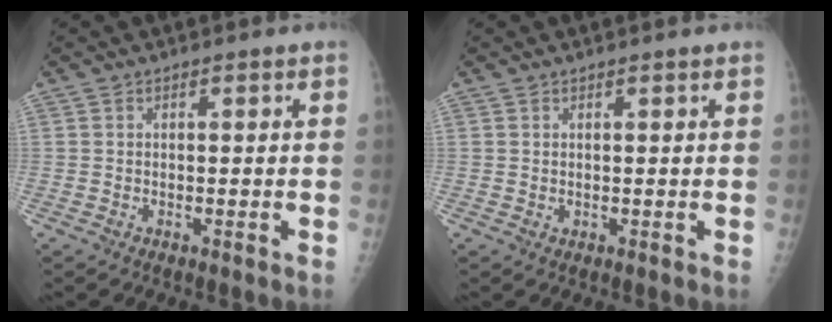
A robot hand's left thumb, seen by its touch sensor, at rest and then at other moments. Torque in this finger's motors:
{"motor_torque": [-0.12, -0.13, 0.04, 0.00, 0.00]}